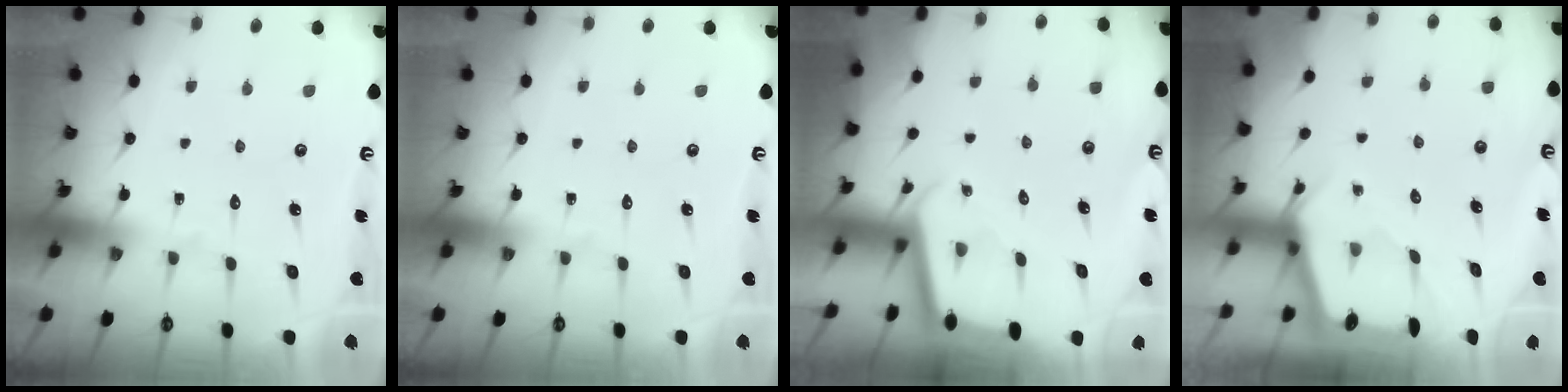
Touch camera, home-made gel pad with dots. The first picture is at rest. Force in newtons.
{"total": 0.0}
{"total": 1.8, "press": 1.8, "slide": 0.0}
{"total": 2.5, "press": 2.5, "slide": 0.3}